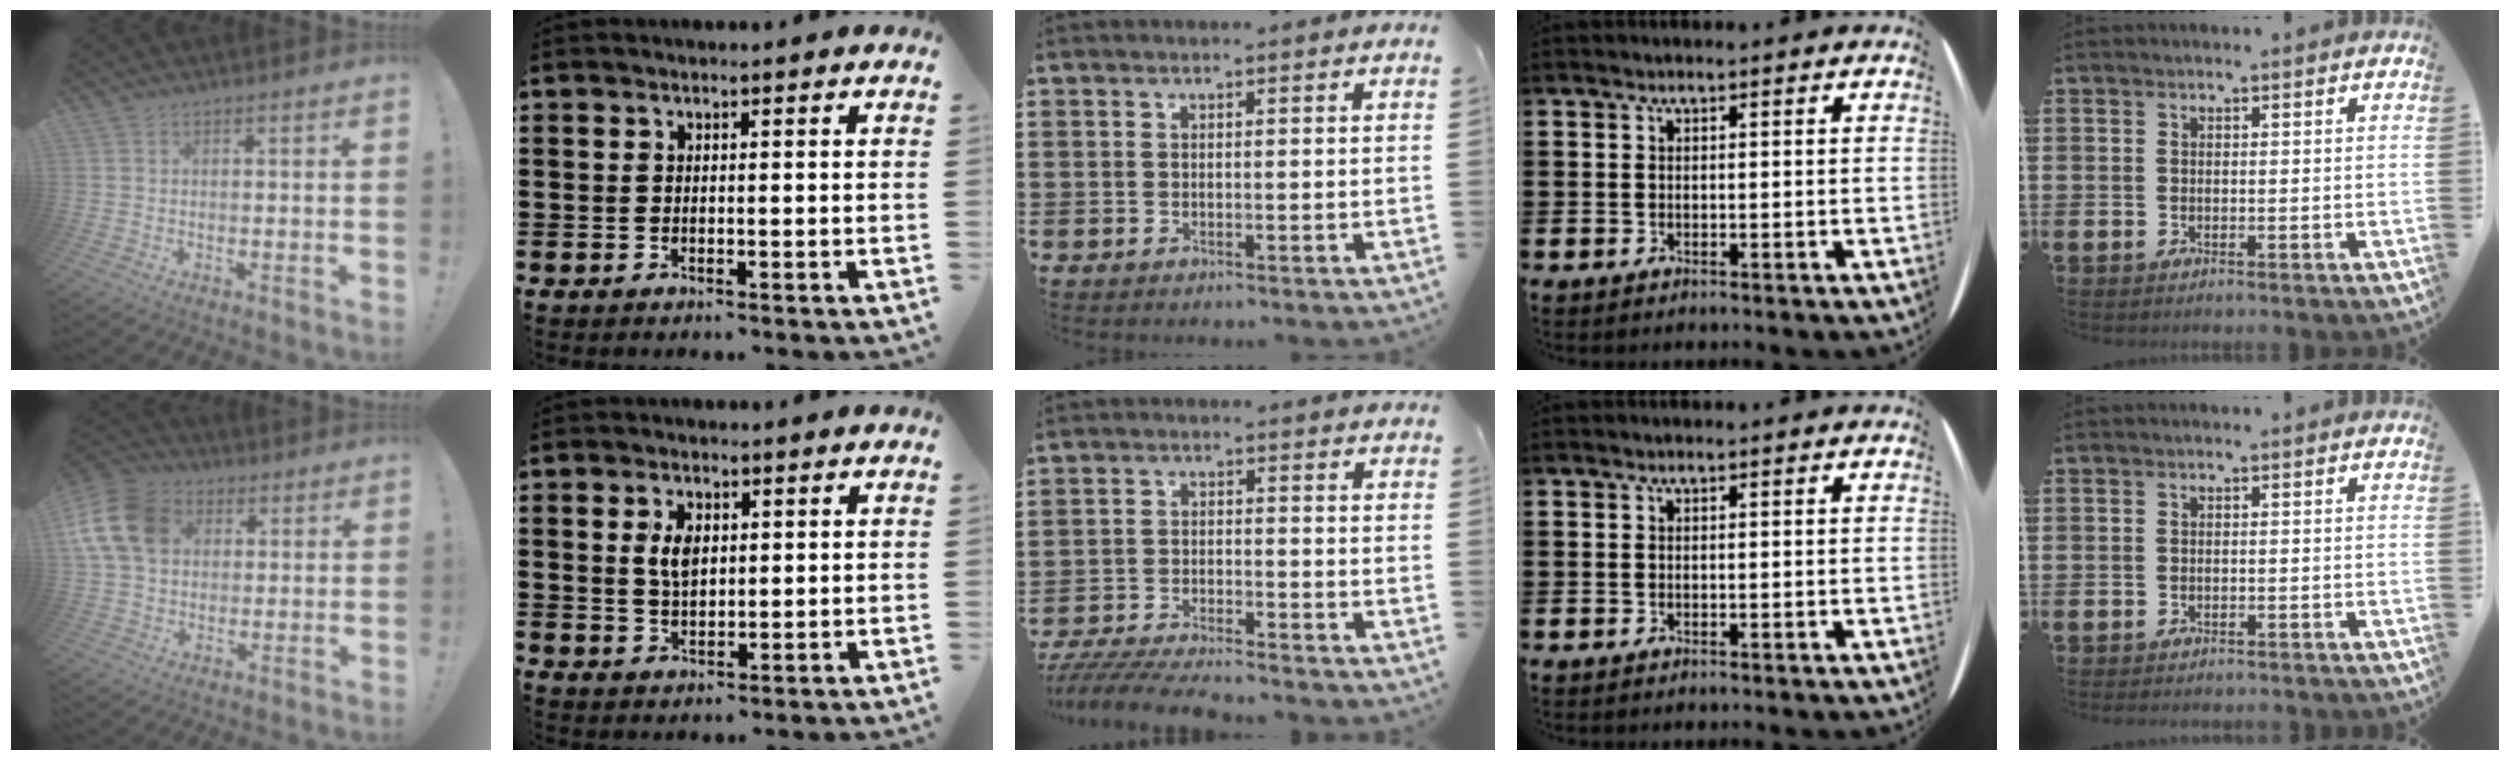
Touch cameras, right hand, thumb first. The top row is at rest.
{"thumb": {"total": 15.5, "force": [4.4, 12.0, 8.8], "torque": [-0.159, -0.003, 0.091]}, "index": {"total": 4.3, "force": [1.1, 2.4, 3.4], "torque": [-0.065, 0.007, 0.016]}, "middle": {"total": 5.2, "force": [-5.0, 0.3, 1.3], "torque": [-0.034, -0.005, -0.103]}, "little": {"total": 0.6, "force": [-0.6, 0.0, 0.0], "torque": [-0.002, -0.002, -0.013]}}